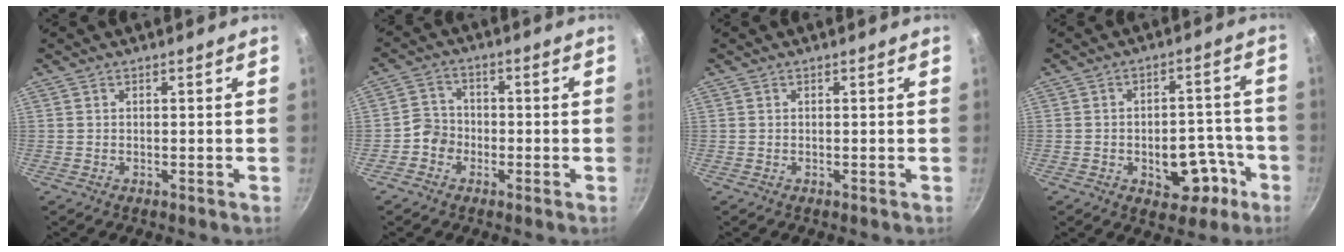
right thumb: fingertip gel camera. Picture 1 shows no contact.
{"total": 4.4, "force": [-1.8, 3.8, 1.0], "torque": [0.007, 0.023, -0.041]}
{"total": 0.0}
{"total": 9.0, "force": [-3.8, 5.4, 6.1], "torque": [-0.044, 0.032, -0.042]}